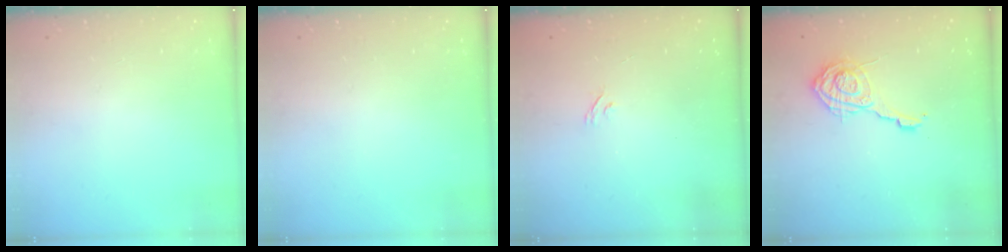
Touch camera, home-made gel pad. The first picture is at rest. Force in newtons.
{"total": 0.0}
{"total": 2.2, "press": 1.9, "slide": 1.1}
{"total": 11.2, "press": 11.2, "slide": 1.3}